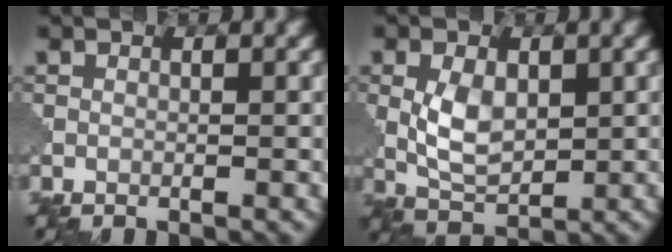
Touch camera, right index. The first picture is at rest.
{"total": 3.7, "force": [0.8, 2.3, 2.7], "torque": [-0.062, 0.000, 0.020]}